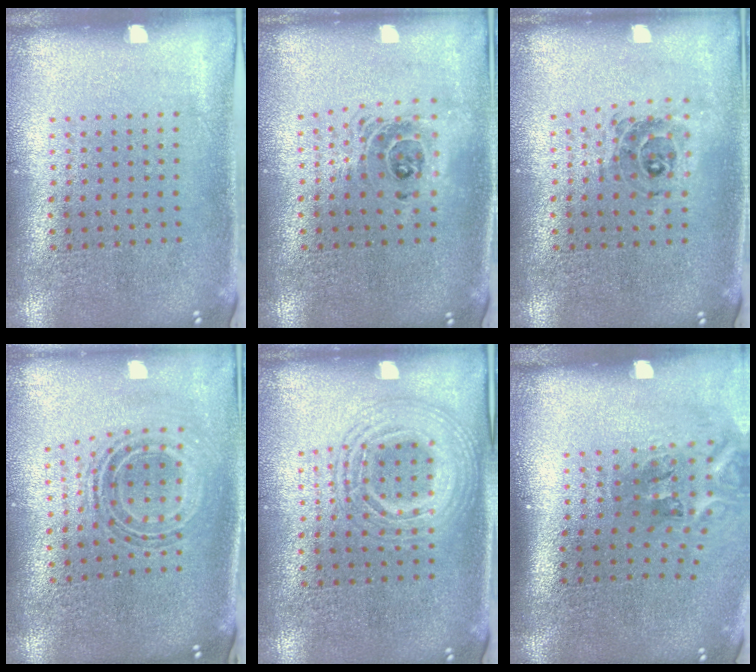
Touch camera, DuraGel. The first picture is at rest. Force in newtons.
{"total": 1.4, "press": 1.2, "slide": 0.8}
{"total": 0.8, "press": 0.8, "slide": 0.1}
{"total": 0.9, "press": 0.8, "slide": 0.3}
{"total": 2.3, "press": 2.3, "slide": 0.3}
{"total": 2.3, "press": 1.4, "slide": 1.9}